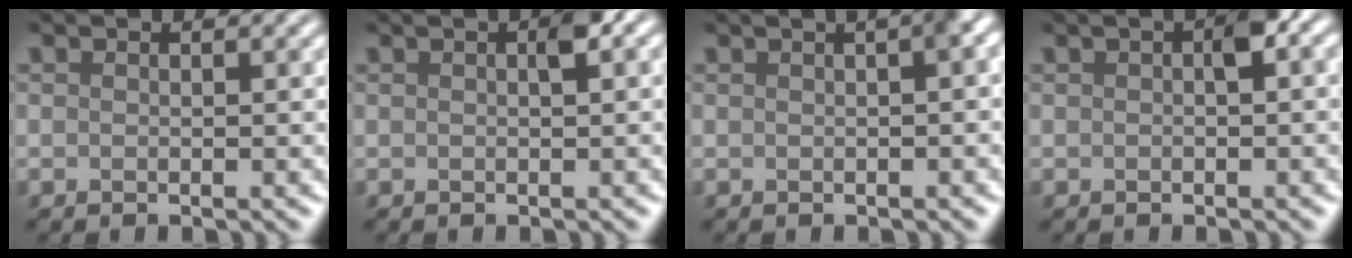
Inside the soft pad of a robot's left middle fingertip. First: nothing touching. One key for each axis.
{"total": 1.5, "fx": 0.3, "fy": 0.2, "fz": 1.4, "tx": -0.020, "ty": 0.006, "tz": 0.006}
{"total": 2.6, "fx": 0.5, "fy": 0.7, "fz": 2.5, "tx": -0.013, "ty": 0.015, "tz": 0.007}
{"total": 2.4, "fx": 0.3, "fy": 0.8, "fz": 2.2, "tx": -0.030, "ty": 0.010, "tz": 0.004}